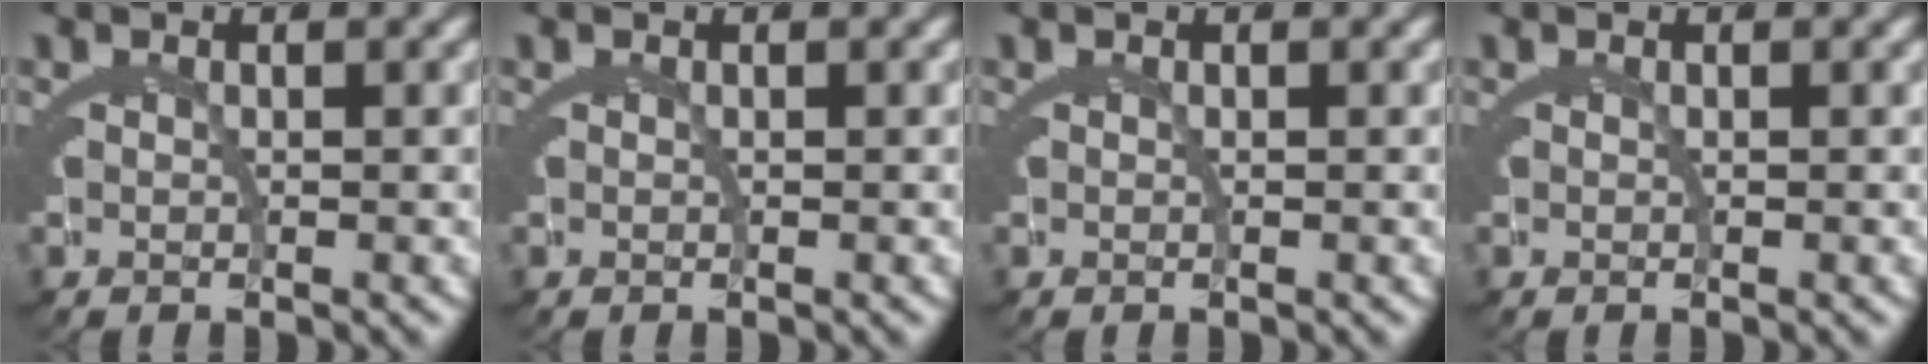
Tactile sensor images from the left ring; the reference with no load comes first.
{"total": 0.0}
{"total": 0.0}
{"total": 0.0}